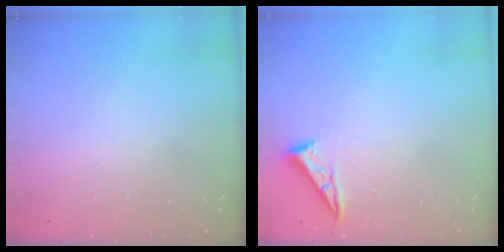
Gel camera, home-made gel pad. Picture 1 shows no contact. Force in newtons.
{"total": 5.0, "press": 5.0, "slide": 0.7}